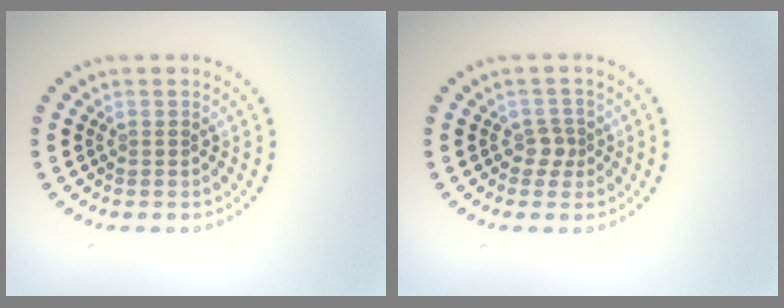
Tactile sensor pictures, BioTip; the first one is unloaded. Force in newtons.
{"total": 1.6, "press": 1.3, "slide": 0.9}